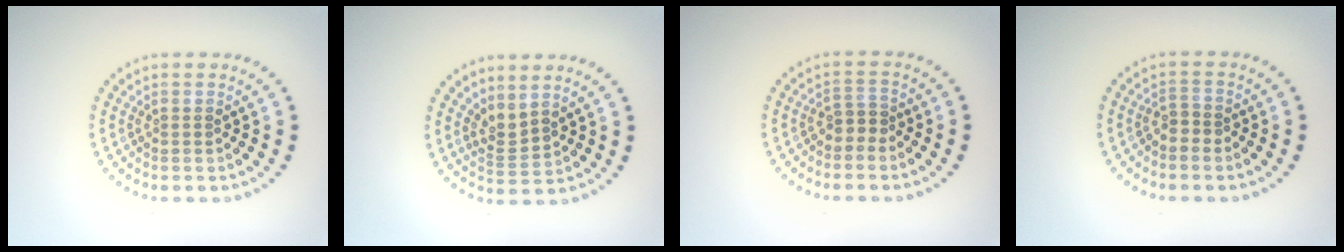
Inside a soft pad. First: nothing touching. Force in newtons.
{"total": 2.1, "press": 1.4, "slide": 1.6}
{"total": 1.5, "press": 1.2, "slide": 0.9}
{"total": 1.4, "press": 1.1, "slide": 0.8}